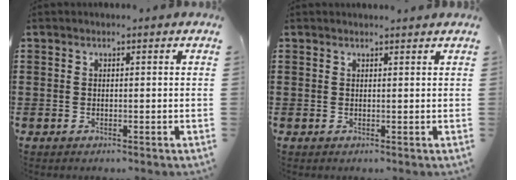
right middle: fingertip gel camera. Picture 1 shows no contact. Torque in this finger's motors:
{"motor_torque": [-0.02, -0.03, 0.00, 0.01]}